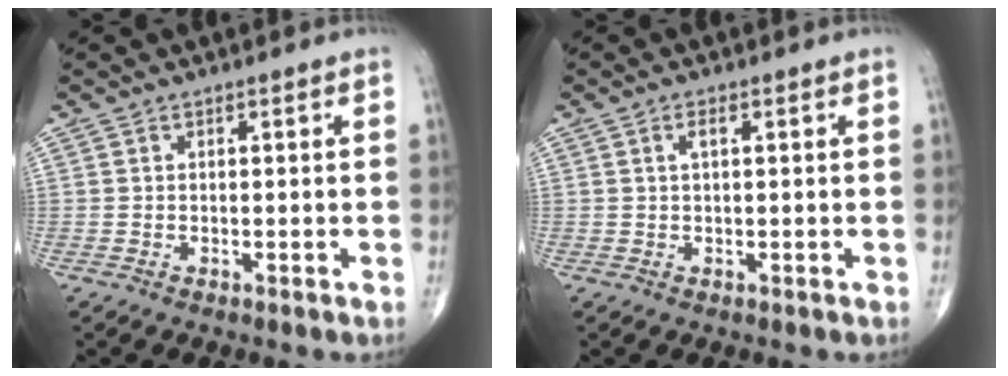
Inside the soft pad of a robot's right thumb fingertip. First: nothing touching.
{"total": 1.5, "force": [0.5, 0.5, 1.3], "torque": [-0.025, 0.002, 0.008]}